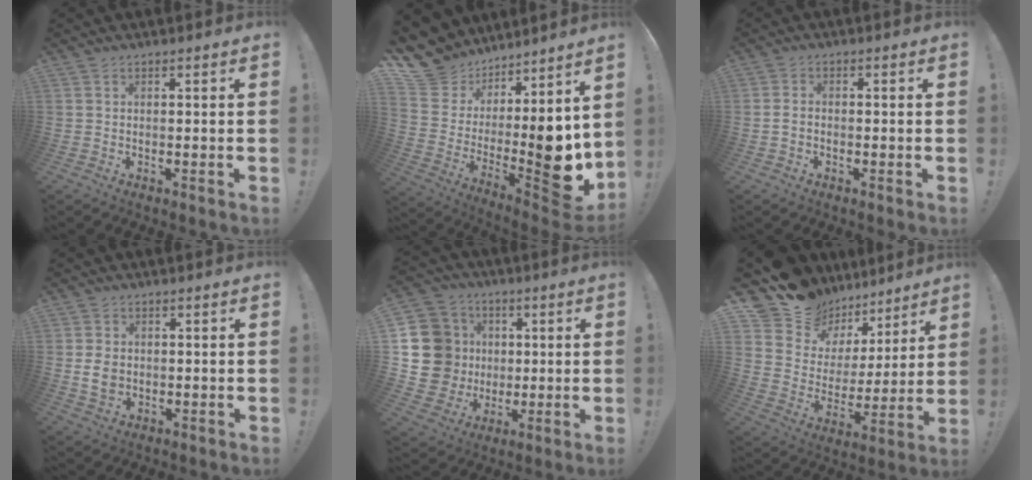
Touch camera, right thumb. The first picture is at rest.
{"total": 12.8, "force": [2.4, 8.5, 9.2], "torque": [-0.113, -0.060, 0.060]}
{"total": 1.9, "force": [-0.9, 1.2, 1.1], "torque": [-0.017, 0.006, -0.017]}
{"total": 5.7, "force": [-0.1, 4.6, 3.4], "torque": [-0.052, 0.001, -0.001]}
{"total": 18.3, "force": [1.6, 16.5, 7.8], "torque": [-0.149, 0.003, 0.062]}
{"total": 12.0, "force": [10.4, 5.9, 0.5], "torque": [-0.024, -0.094, 0.198]}